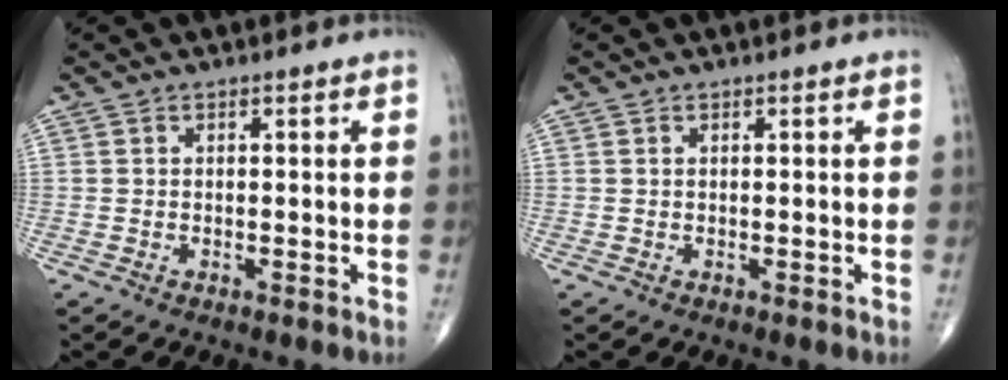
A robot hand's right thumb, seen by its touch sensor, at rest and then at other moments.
{"total": 0.0}